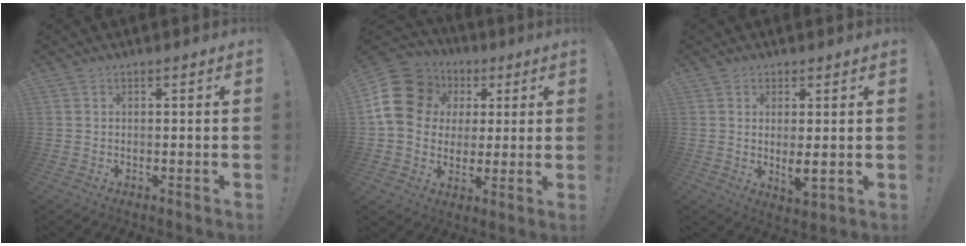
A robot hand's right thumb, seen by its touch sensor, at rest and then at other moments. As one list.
[{"total": 16.8, "force": [4.0, 14.0, 8.4], "torque": [-0.147, -0.010, 0.088]}, {"total": 4.5, "force": [0.7, 1.4, 4.2], "torque": [-0.052, -0.016, 0.016]}]